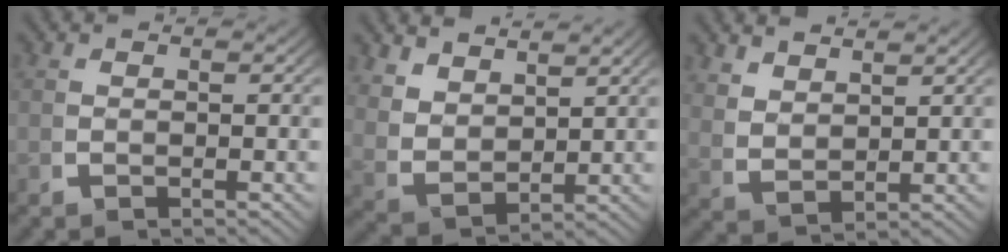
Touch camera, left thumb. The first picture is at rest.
{"total": 4.7, "force": [1.5, 3.2, 3.0], "torque": [-0.076, -0.020, 0.040]}
{"total": 2.8, "force": [1.8, 1.5, 1.6], "torque": [-0.035, -0.012, 0.049]}